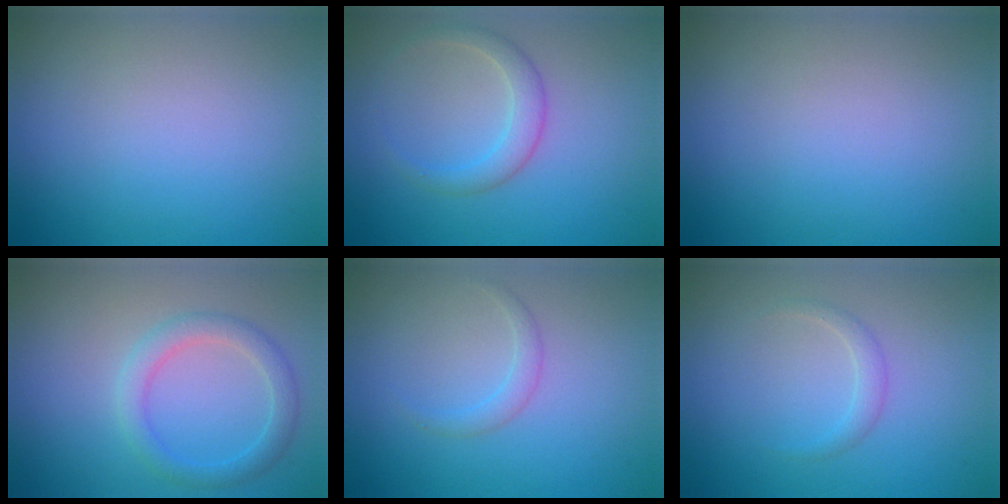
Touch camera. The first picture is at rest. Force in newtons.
{"total": 2.3, "press": 2.3, "slide": 0.1}
{"total": 0.0}
{"total": 2.5, "press": 2.5, "slide": 0.0}
{"total": 1.1, "press": 1.1, "slide": 0.1}
{"total": 1.1, "press": 1.1, "slide": 0.1}